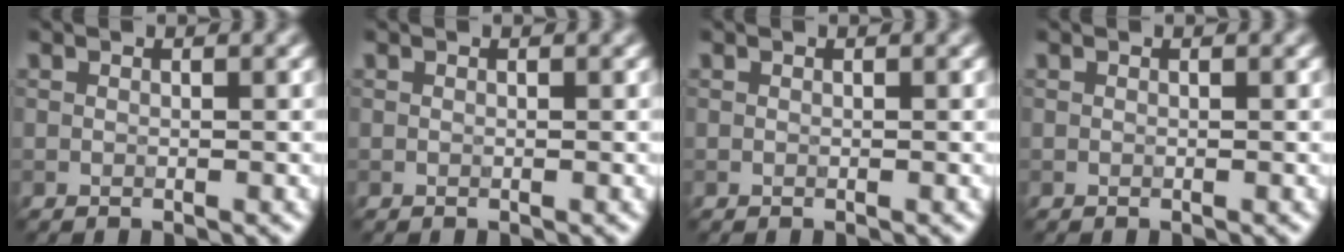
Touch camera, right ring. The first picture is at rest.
{"total": 0.0}
{"total": 0.0}
{"total": 0.0}